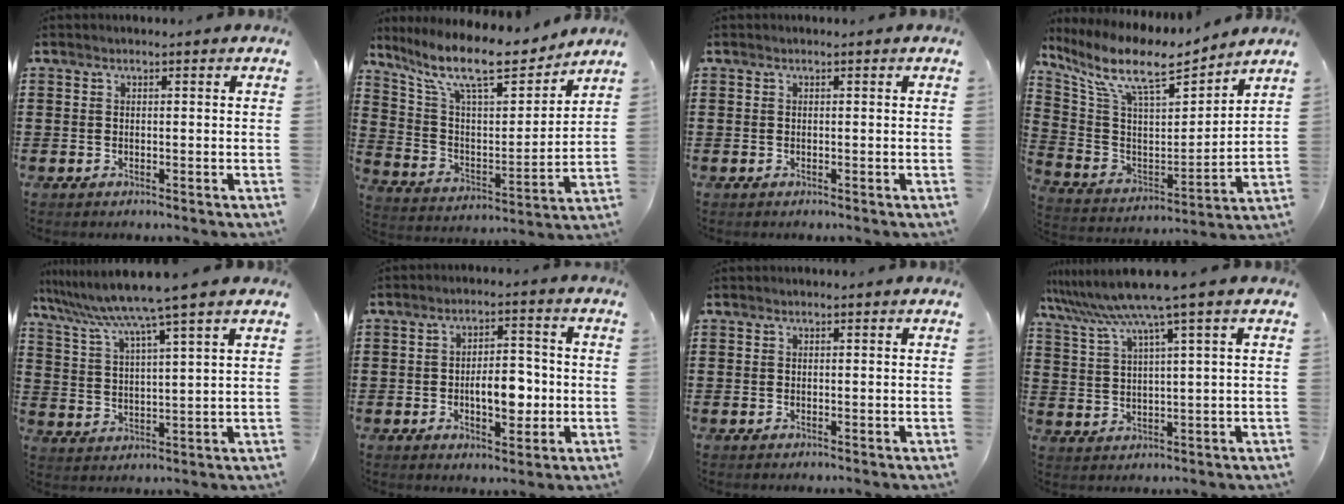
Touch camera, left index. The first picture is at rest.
{"total": 13.5, "force": [10.9, 2.6, 7.5], "torque": [-0.180, -0.061, 0.187]}
{"total": 0.0}
{"total": 10.8, "force": [8.3, 2.8, 6.4], "torque": [-0.158, -0.043, 0.139]}
{"total": 7.7, "force": [6.3, -1.5, 4.0], "torque": [-0.102, -0.044, 0.103]}
{"total": 6.8, "force": [-1.2, 3.4, 5.8], "torque": [-0.080, 0.000, -0.028]}
{"total": 0.0}
{"total": 7.4, "force": [5.2, -0.7, 5.3], "torque": [-0.129, -0.030, 0.084]}